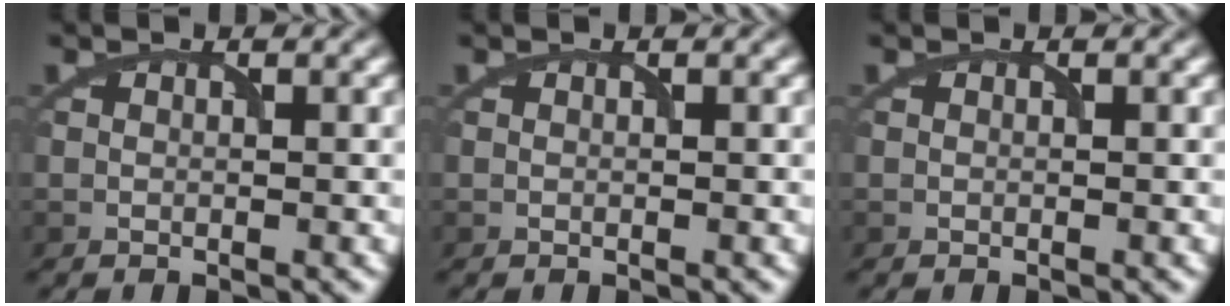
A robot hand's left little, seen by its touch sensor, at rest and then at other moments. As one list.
[{"total": 0.0}, {"total": 0.0}]